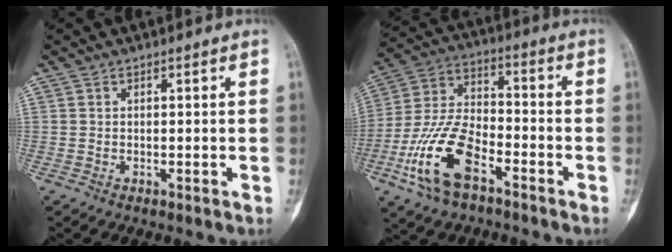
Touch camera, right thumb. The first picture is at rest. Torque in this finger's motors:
{"motor_torque": [0.44, 0.60, 1.77, -0.99, 0.25]}